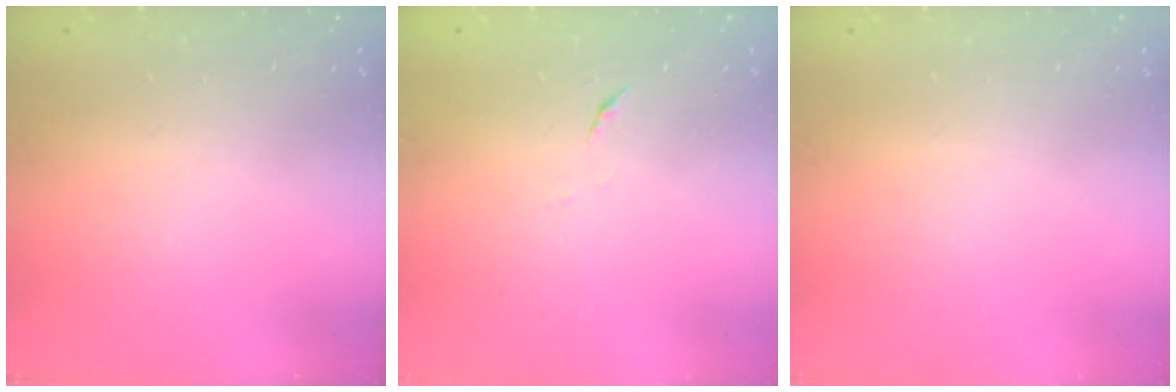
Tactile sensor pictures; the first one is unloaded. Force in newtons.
{"total": 3.9, "press": 3.9, "slide": 0.4}
{"total": 0.0}